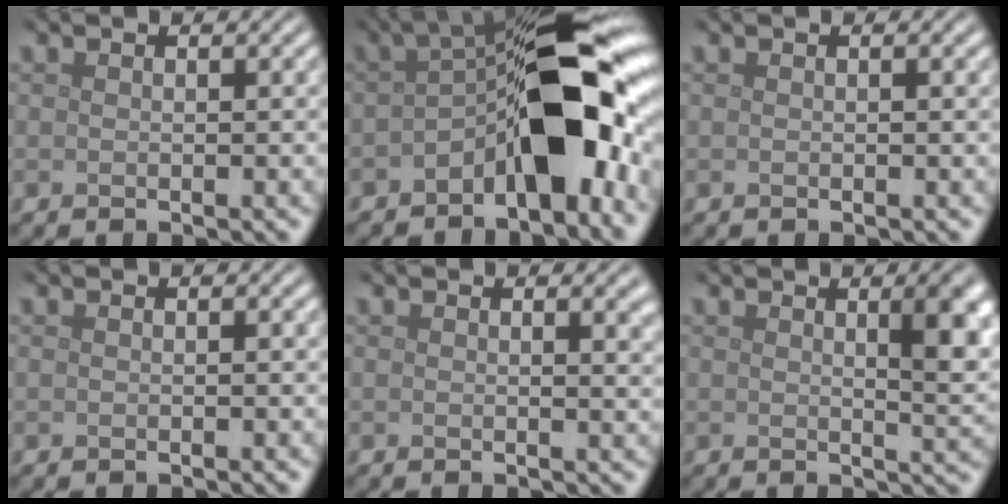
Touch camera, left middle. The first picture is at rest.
{"total": 11.0, "force": [-2.4, 4.9, 9.5], "torque": [-0.134, 0.018, -0.046]}
{"total": 0.0}
{"total": 0.0}
{"total": 2.1, "force": [0.9, 0.8, 1.7], "torque": [-0.011, 0.002, 0.012]}
{"total": 4.7, "force": [1.4, 1.4, 4.2], "torque": [-0.042, 0.004, 0.019]}